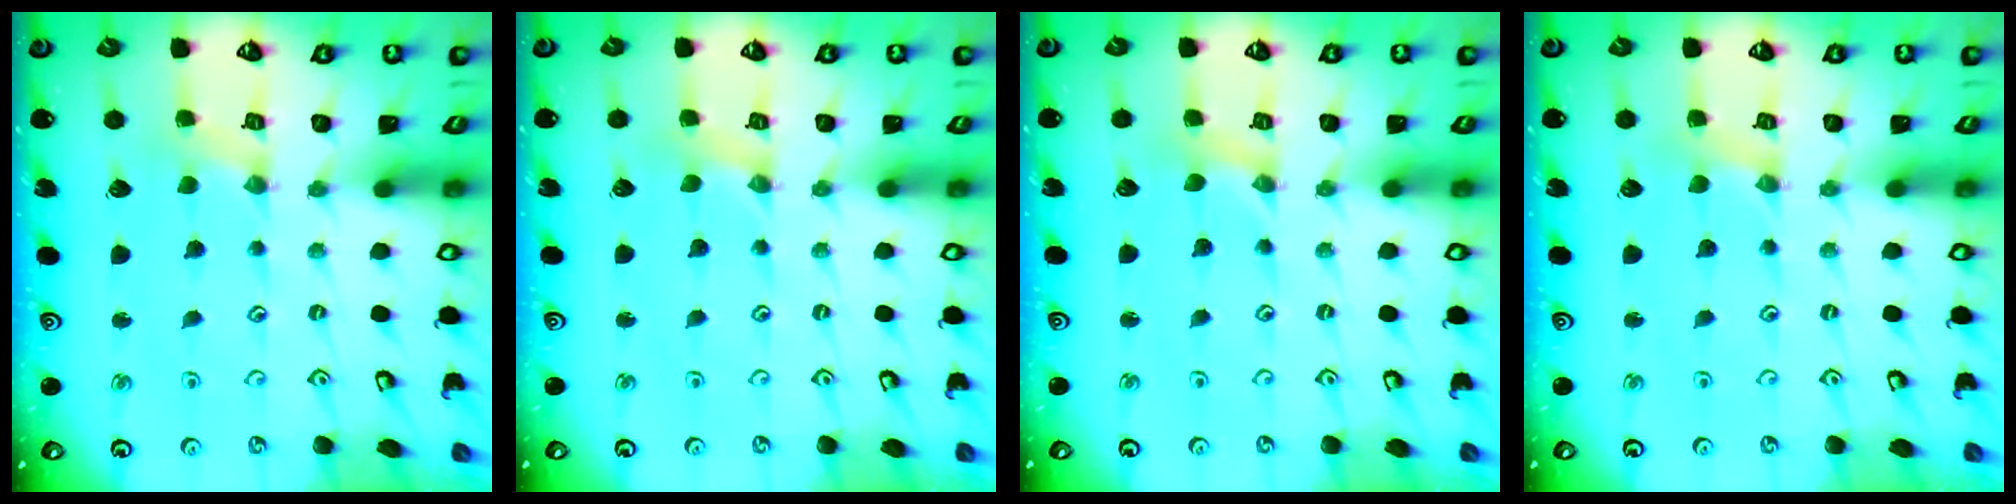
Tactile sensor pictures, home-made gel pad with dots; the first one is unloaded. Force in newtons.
{"total": 0.0}
{"total": 0.0}
{"total": 0.7, "press": 0.7, "slide": 0.1}